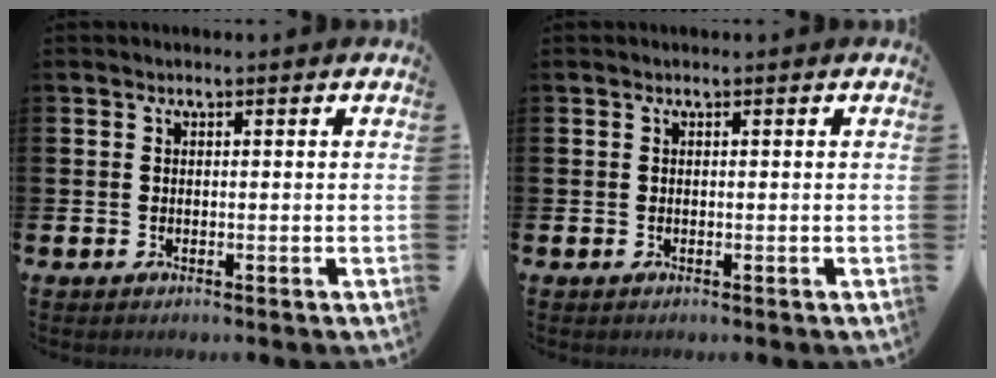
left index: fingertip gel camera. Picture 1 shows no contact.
{"total": 0.0}